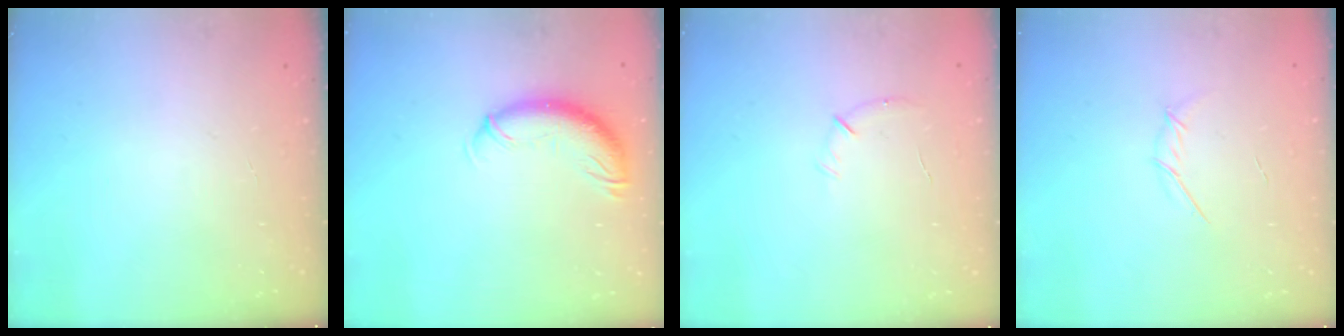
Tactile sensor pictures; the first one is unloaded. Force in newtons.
{"total": 11.0, "press": 11.0, "slide": 0.9}
{"total": 5.7, "press": 5.5, "slide": 1.4}
{"total": 3.6, "press": 3.5, "slide": 0.9}